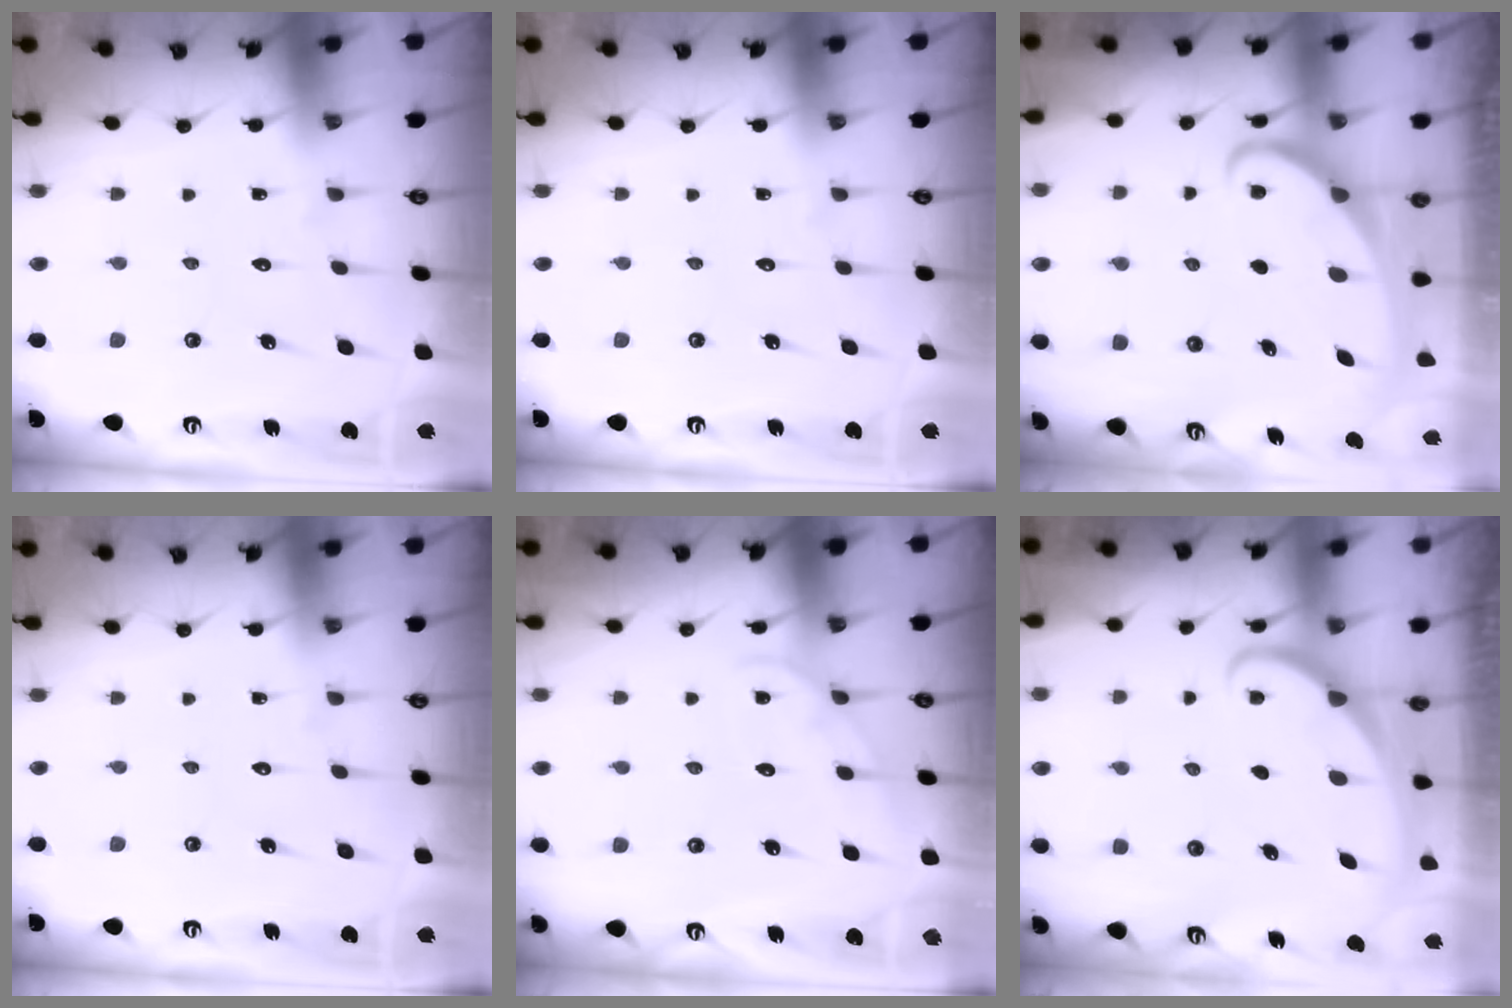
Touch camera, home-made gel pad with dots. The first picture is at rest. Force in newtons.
{"total": 0.0}
{"total": 2.1, "press": 2.1, "slide": 0.3}
{"total": 0.0}
{"total": 4.6, "press": 4.6, "slide": 0.6}
{"total": 1.3, "press": 1.3, "slide": 0.0}